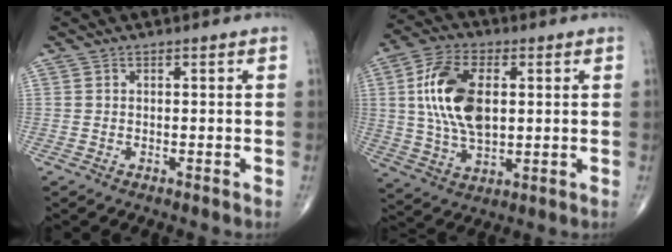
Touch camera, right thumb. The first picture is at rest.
{"total": 15.0, "force": [2.3, 8.3, 12.3], "torque": [-0.230, 0.001, 0.043]}